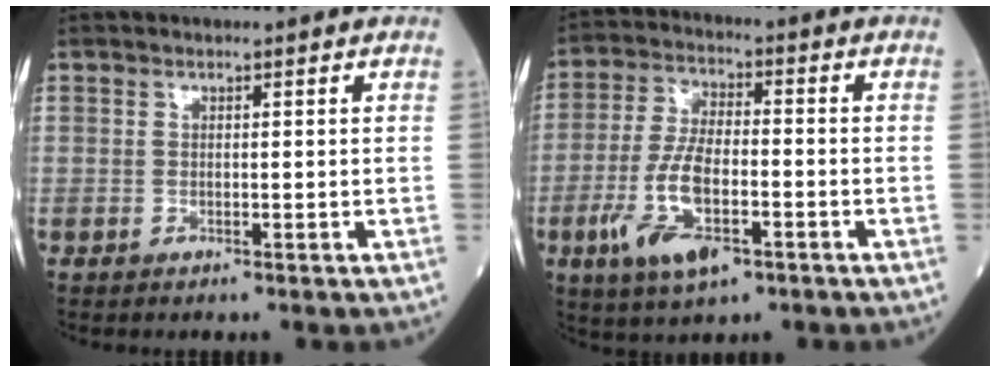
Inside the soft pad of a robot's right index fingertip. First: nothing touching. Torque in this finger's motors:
{"motor_torque": [1.12, -0.84, 0.26, 0.15]}